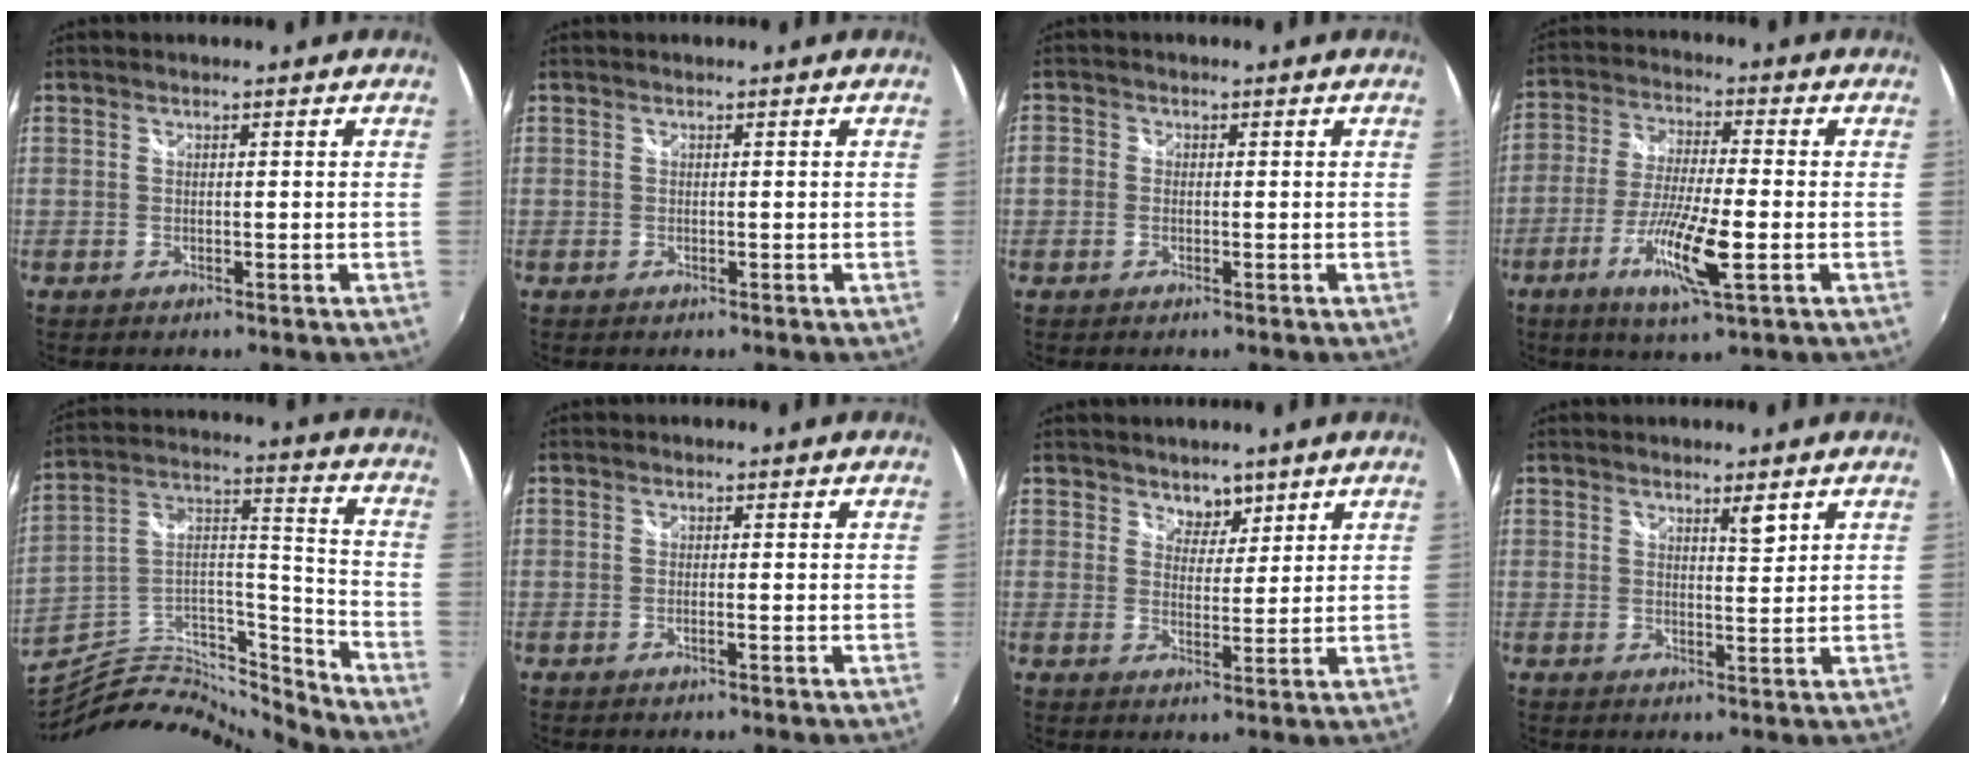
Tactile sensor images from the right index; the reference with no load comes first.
{"total": 0.0}
{"total": 2.2, "force": [-0.7, 1.9, 0.9], "torque": [-0.017, 0.001, -0.019]}
{"total": 11.8, "force": [-4.1, 1.9, 10.9], "torque": [-0.219, -0.014, -0.080]}
{"total": 15.7, "force": [-15.5, 1.5, 1.9], "torque": [-0.024, 0.060, -0.288]}
{"total": 0.9, "force": [-0.4, -0.2, 0.8], "torque": [-0.015, -0.001, -0.010]}
{"total": 3.4, "force": [2.6, 2.2, 0.5], "torque": [0.000, -0.002, 0.041]}
{"total": 2.4, "force": [1.6, 0.4, 1.7], "torque": [-0.023, 0.001, 0.027]}